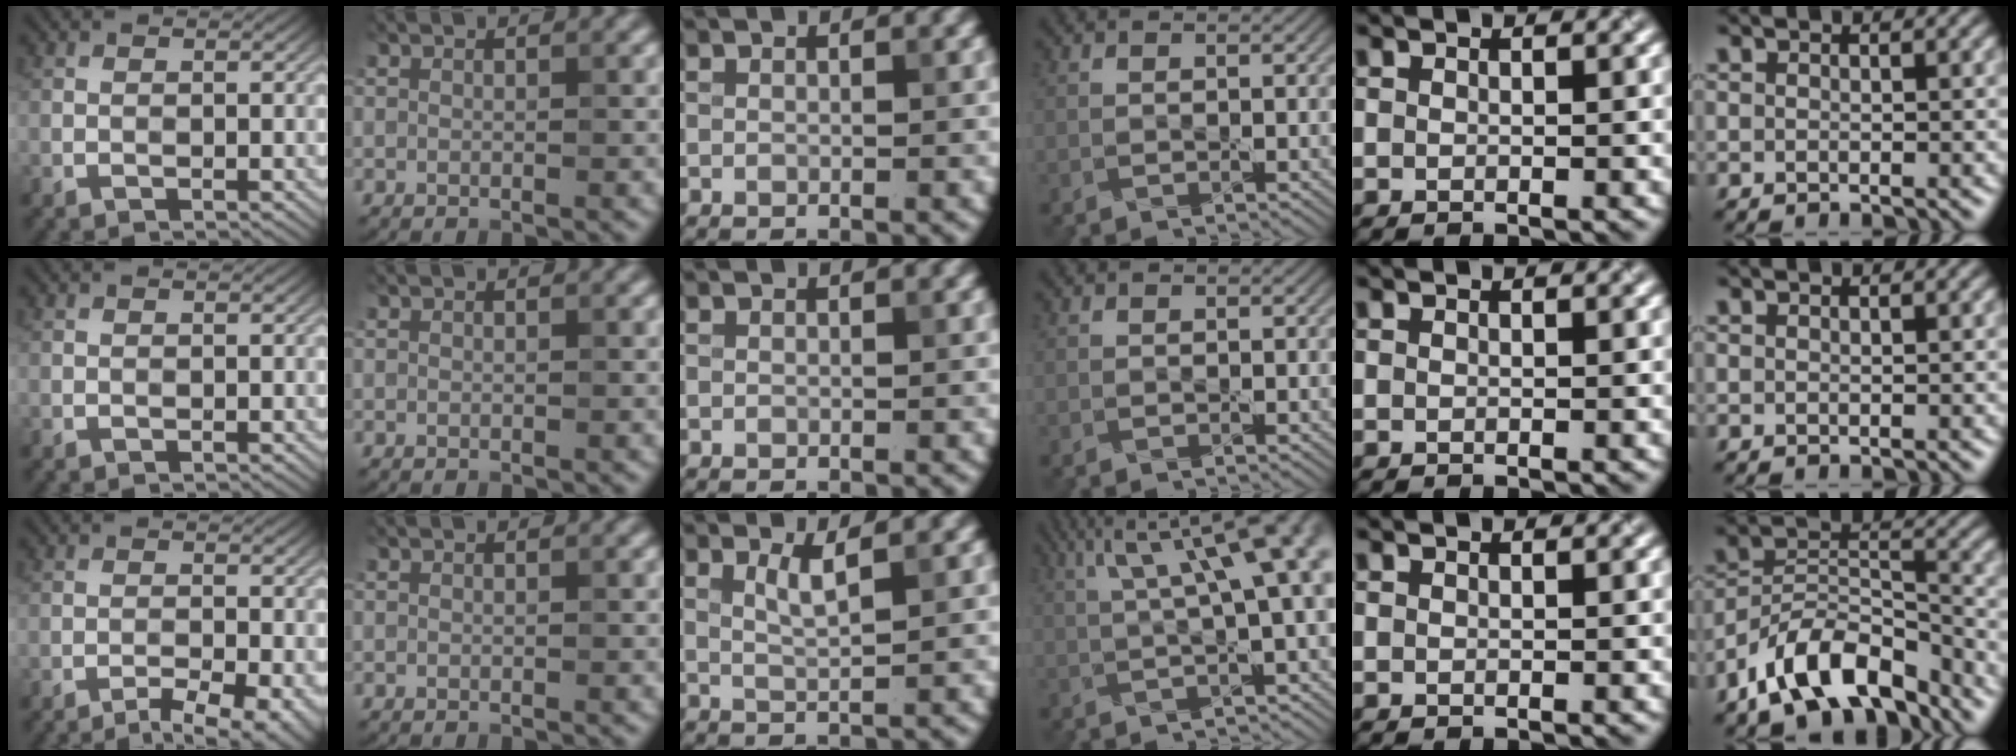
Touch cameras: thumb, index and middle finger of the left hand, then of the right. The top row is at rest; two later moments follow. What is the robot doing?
{"motion": "pour", "object": "sugar"}